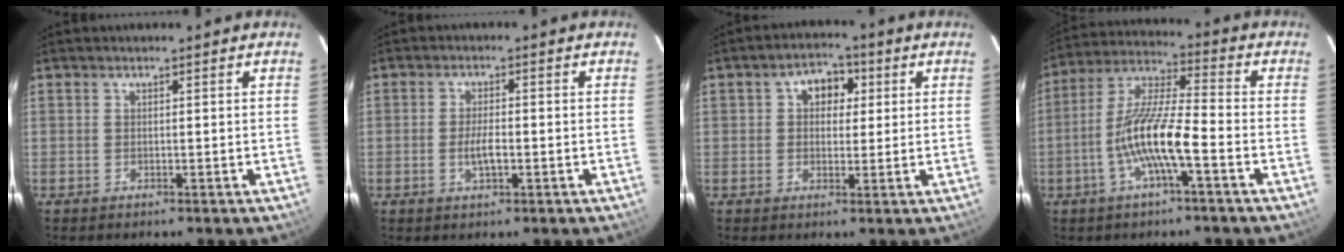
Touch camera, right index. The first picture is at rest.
{"total": 3.5, "force": [-1.0, 1.2, 3.1], "torque": [-0.061, -0.004, -0.017]}
{"total": 5.8, "force": [1.5, 4.4, 3.4], "torque": [-0.048, 0.020, 0.024]}
{"total": 11.4, "force": [-4.2, 1.5, 10.5], "torque": [-0.216, 0.002, -0.087]}